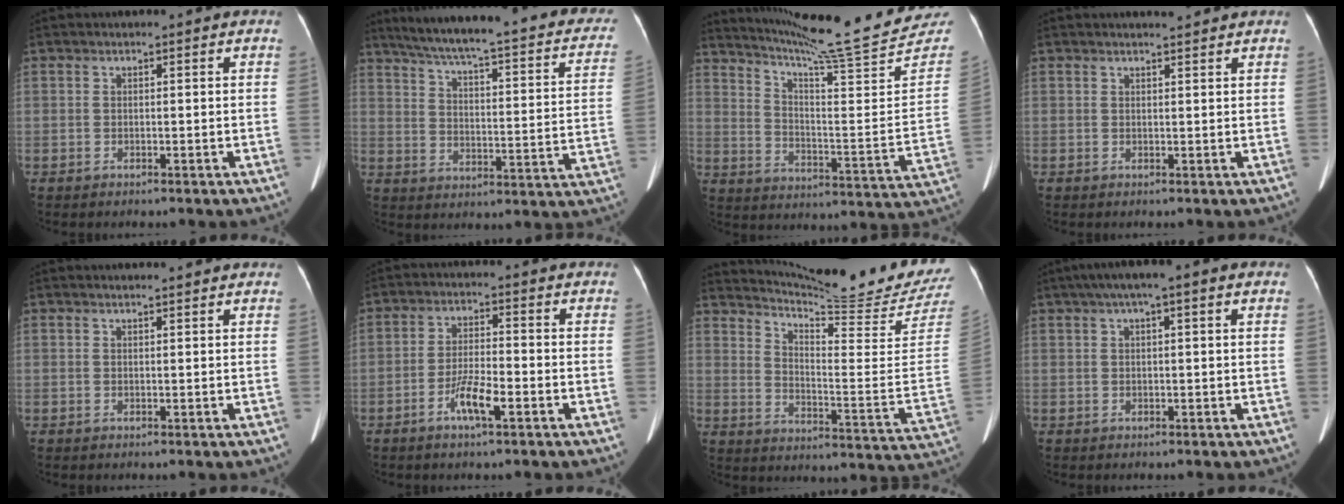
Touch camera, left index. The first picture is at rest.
{"total": 27.7, "force": [21.9, 5.1, 16.2], "torque": [-0.237, -0.010, 0.267]}
{"total": 24.2, "force": [22.5, -1.2, 8.7], "torque": [-0.147, -0.109, 0.305]}
{"total": 1.9, "force": [1.9, 0.0, 0.5], "torque": [-0.010, 0.004, 0.030]}
{"total": 2.8, "force": [2.6, 0.3, 0.8], "torque": [-0.015, 0.013, 0.032]}
{"total": 5.2, "force": [-2.7, 0.7, 4.5], "torque": [-0.090, -0.003, -0.050]}
{"total": 21.0, "force": [19.9, -1.8, 6.5], "torque": [-0.121, -0.127, 0.265]}
{"total": 9.3, "force": [6.2, 1.6, 6.7], "torque": [-0.097, 0.044, 0.084]}